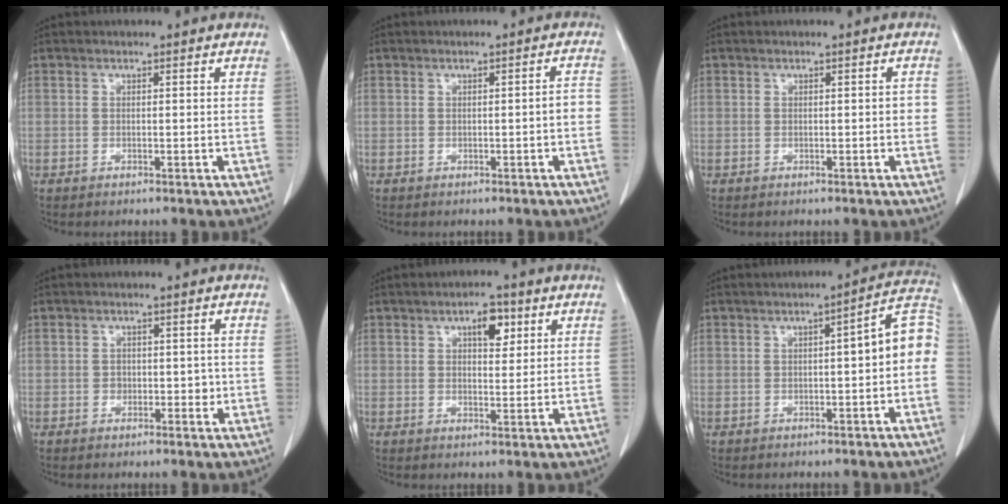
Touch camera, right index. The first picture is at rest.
{"total": 1.8, "force": [-0.4, 0.3, 1.7], "torque": [-0.017, 0.005, -0.005]}
{"total": 1.1, "force": [0.0, 0.5, 1.0], "torque": [-0.005, 0.003, -0.001]}
{"total": 2.1, "force": [-0.3, 1.7, 1.3], "torque": [-0.014, 0.003, -0.001]}
{"total": 4.7, "force": [2.2, 2.0, 3.6], "torque": [-0.053, 0.005, 0.032]}
{"total": 7.4, "force": [-0.1, 1.3, 7.3], "torque": [-0.084, 0.033, -0.007]}